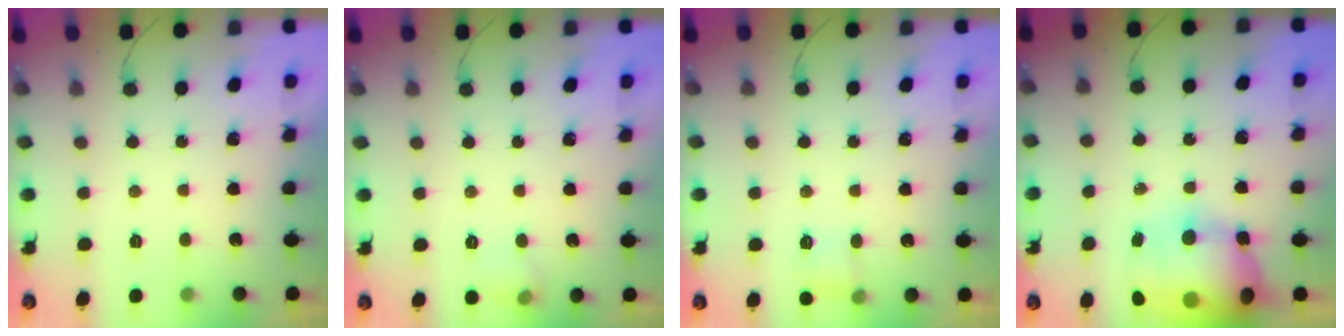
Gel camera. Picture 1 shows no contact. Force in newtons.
{"total": 5.3, "press": 5.0, "slide": 1.7}
{"total": 4.0, "press": 3.8, "slide": 1.2}
{"total": 21.3, "press": 19.3, "slide": 8.9}